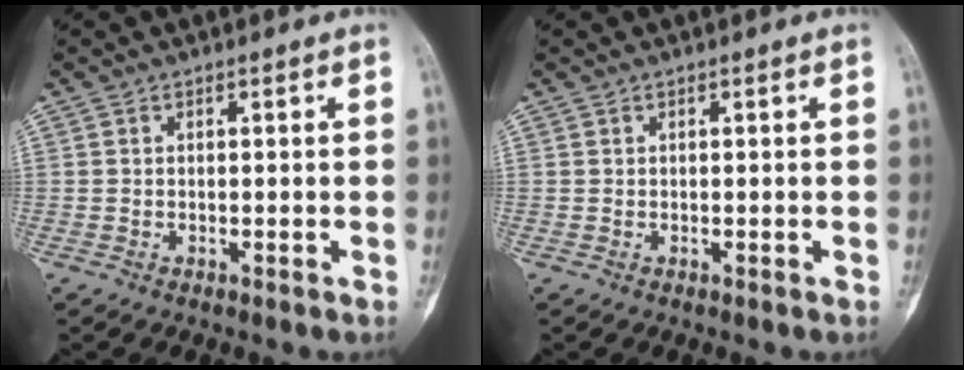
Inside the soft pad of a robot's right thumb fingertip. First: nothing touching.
{"total": 0.0}